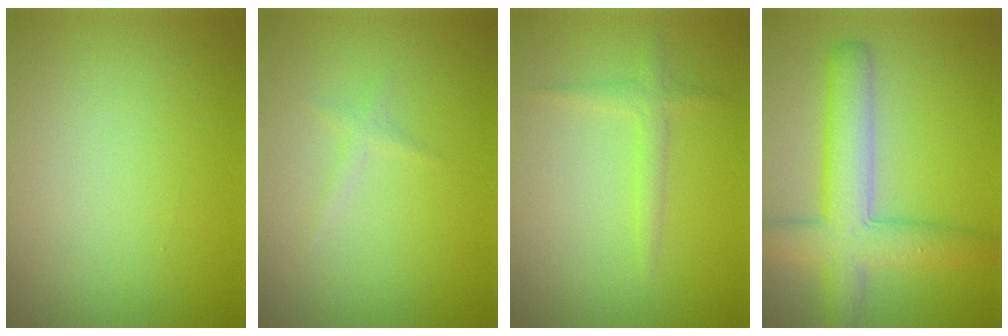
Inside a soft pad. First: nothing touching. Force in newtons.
{"total": 0.8, "press": 0.8, "slide": 0.0}
{"total": 1.4, "press": 1.4, "slide": 0.1}
{"total": 6.4, "press": 6.4, "slide": 0.2}